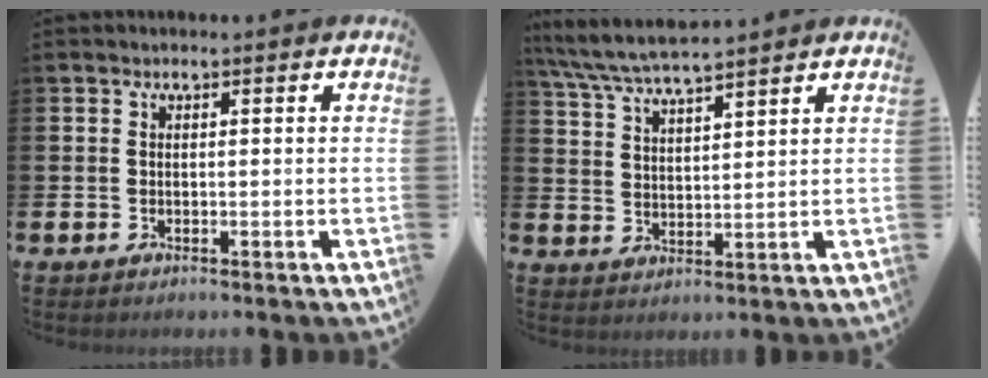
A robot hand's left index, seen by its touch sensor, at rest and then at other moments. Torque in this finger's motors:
{"motor_torque": [0.71, -0.68, 0.42, 0.21]}